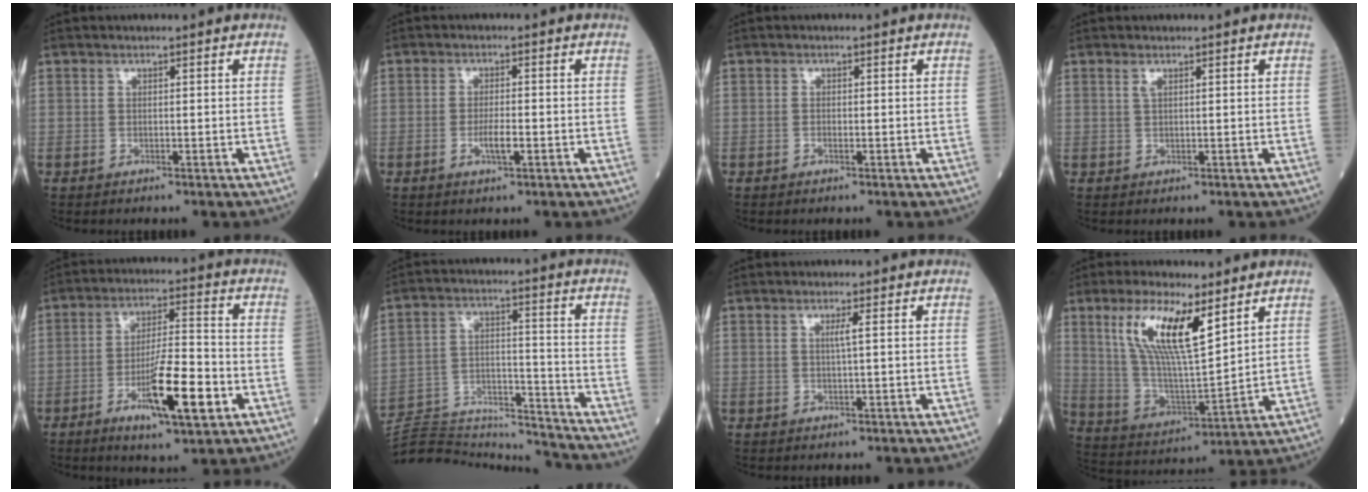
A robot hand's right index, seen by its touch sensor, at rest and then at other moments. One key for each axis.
{"total": 2.9, "fx": -0.9, "fy": 0.4, "fz": 2.7, "tx": -0.054, "ty": -0.001, "tz": -0.015}
{"total": 0.5, "fx": -0.2, "fy": 0.1, "fz": 0.5, "tx": -0.012, "ty": 0.001, "tz": -0.001}
{"total": 0.9, "fx": 0.6, "fy": 0.1, "fz": 0.7, "tx": -0.021, "ty": 0.001, "tz": 0.013}
{"total": 12.0, "fx": -4.7, "fy": 1.6, "fz": 11.0, "tx": -0.192, "ty": -0.011, "tz": -0.075}
{"total": 17.9, "fx": -17.8, "fy": 1.0, "fz": 2.3, "tx": -0.046, "ty": 0.031, "tz": -0.273}
{"total": 1.2, "fx": 0.3, "fy": -0.4, "fz": 1.1, "tx": -0.025, "ty": 0.000, "tz": 0.006}
{"total": 13.5, "fx": 6.9, "fy": 2.7, "fz": 11.3, "tx": -0.232, "ty": 0.004, "tz": 0.137}